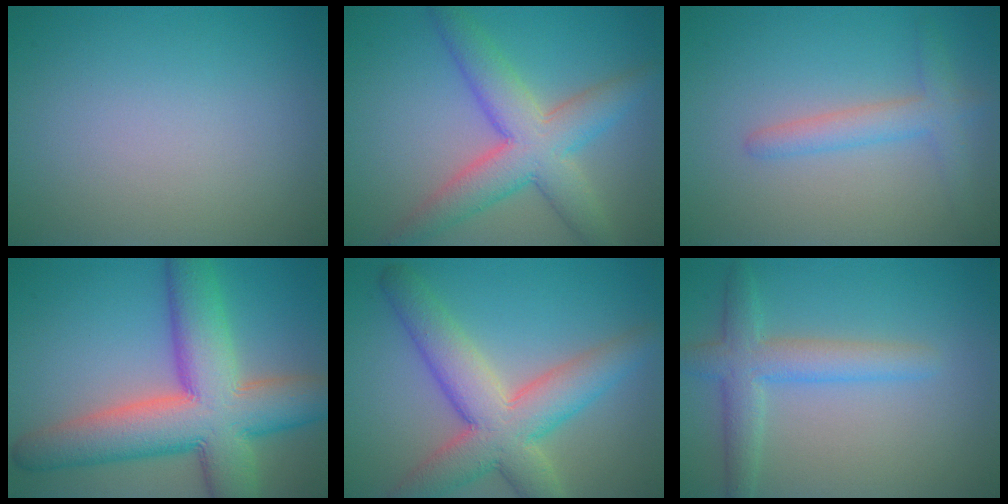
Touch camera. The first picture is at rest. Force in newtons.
{"total": 6.9, "press": 6.9, "slide": 0.1}
{"total": 2.6, "press": 2.6, "slide": 0.1}
{"total": 12.2, "press": 12.2, "slide": 0.6}
{"total": 8.0, "press": 8.0, "slide": 0.5}
{"total": 3.9, "press": 3.9, "slide": 0.2}